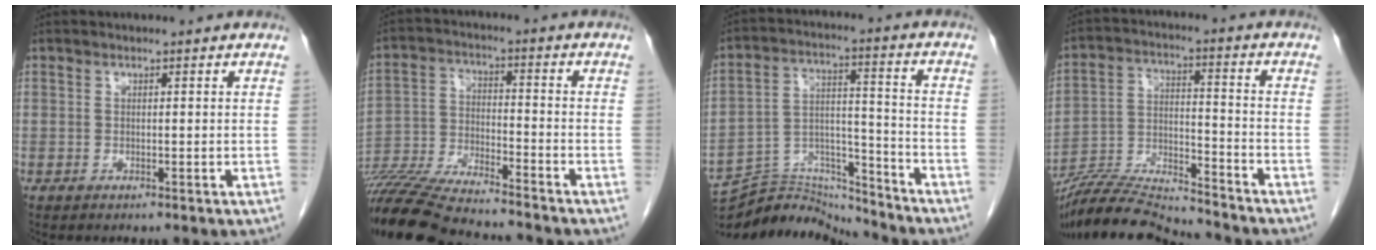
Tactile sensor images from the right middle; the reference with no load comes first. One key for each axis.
{"total": 18.0, "fx": -16.4, "fy": 1.7, "fz": 7.2, "tx": -0.144, "ty": -0.022, "tz": -0.274}
{"total": 12.8, "fx": -12.7, "fy": 1.0, "fz": 0.4, "tx": -0.006, "ty": 0.039, "tz": -0.222}
{"total": 14.4, "fx": -14.1, "fy": -0.2, "fz": 3.3, "tx": -0.062, "ty": 0.013, "tz": -0.257}